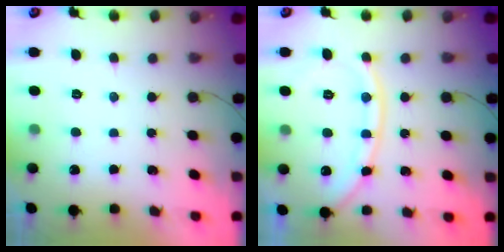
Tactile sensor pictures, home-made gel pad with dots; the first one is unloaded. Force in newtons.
{"total": 12.0, "press": 11.9, "slide": 1.4}